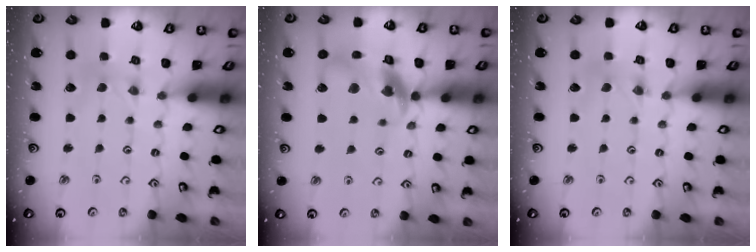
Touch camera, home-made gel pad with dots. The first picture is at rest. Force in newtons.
{"total": 13.4, "press": 13.3, "slide": 1.8}
{"total": 0.5, "press": 0.5, "slide": 0.1}